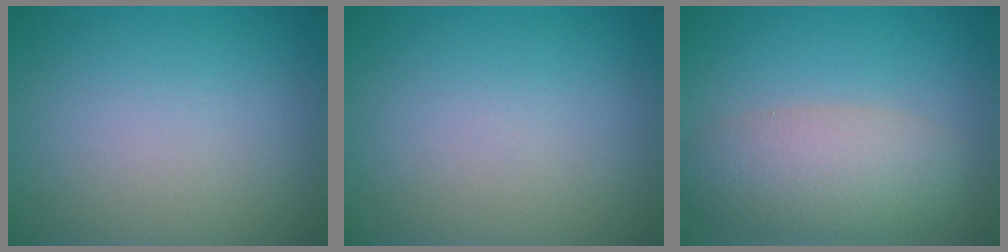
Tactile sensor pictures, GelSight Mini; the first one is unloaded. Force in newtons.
{"total": 0.0}
{"total": 5.3, "press": 5.3, "slide": 0.2}